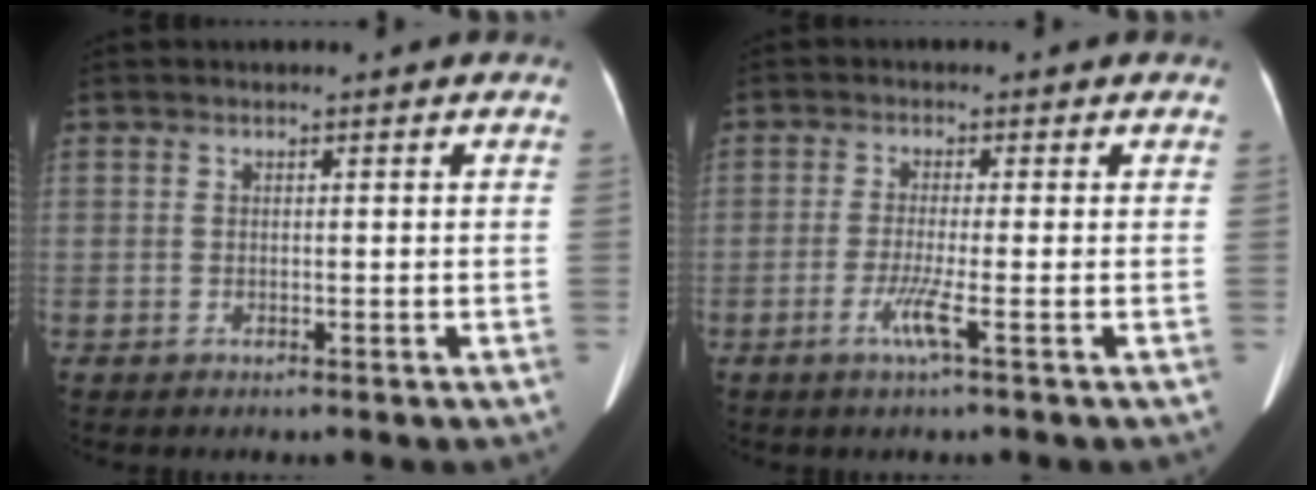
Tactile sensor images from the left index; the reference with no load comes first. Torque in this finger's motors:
{"motor_torque": [0.06, 0.03, 0.03, 0.01]}